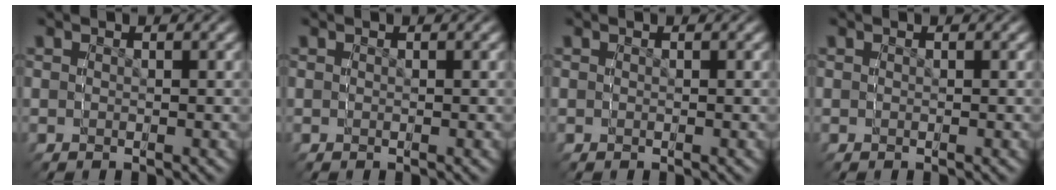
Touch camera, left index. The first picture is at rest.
{"total": 0.0}
{"total": 0.0}
{"total": 0.0}